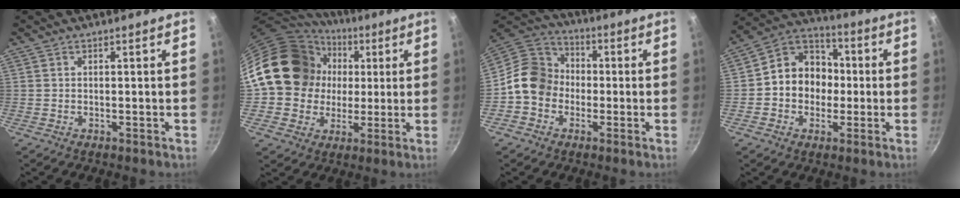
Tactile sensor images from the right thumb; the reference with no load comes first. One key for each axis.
{"total": 19.7, "fx": 2.5, "fy": 17.2, "fz": 9.4, "tx": -0.150, "ty": 0.028, "tz": 0.044}
{"total": 11.2, "fx": -1.8, "fy": 9.6, "fz": 5.4, "tx": -0.060, "ty": 0.037, "tz": -0.055}
{"total": 12.6, "fx": -0.4, "fy": 10.7, "fz": 6.7, "tx": -0.061, "ty": 0.033, "tz": -0.027}